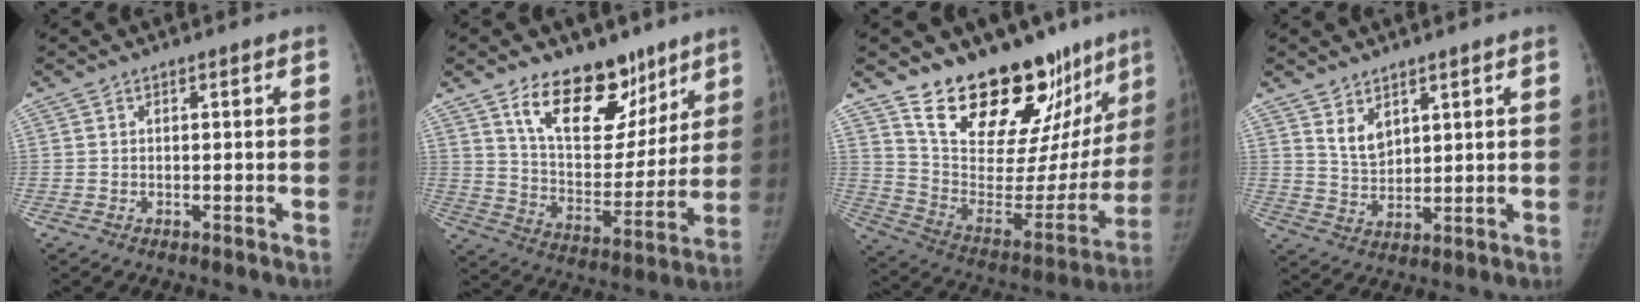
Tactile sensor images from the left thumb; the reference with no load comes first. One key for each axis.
{"total": 18.2, "fx": 11.7, "fy": 10.0, "fz": 9.8, "tx": -0.087, "ty": -0.075, "tz": 0.198}
{"total": 27.4, "fx": 20.8, "fy": 11.8, "fz": 13.5, "tx": -0.158, "ty": -0.118, "tz": 0.318}
{"total": 5.0, "fx": 3.1, "fy": 2.9, "fz": 2.8, "tx": -0.031, "ty": -0.031, "tz": 0.067}